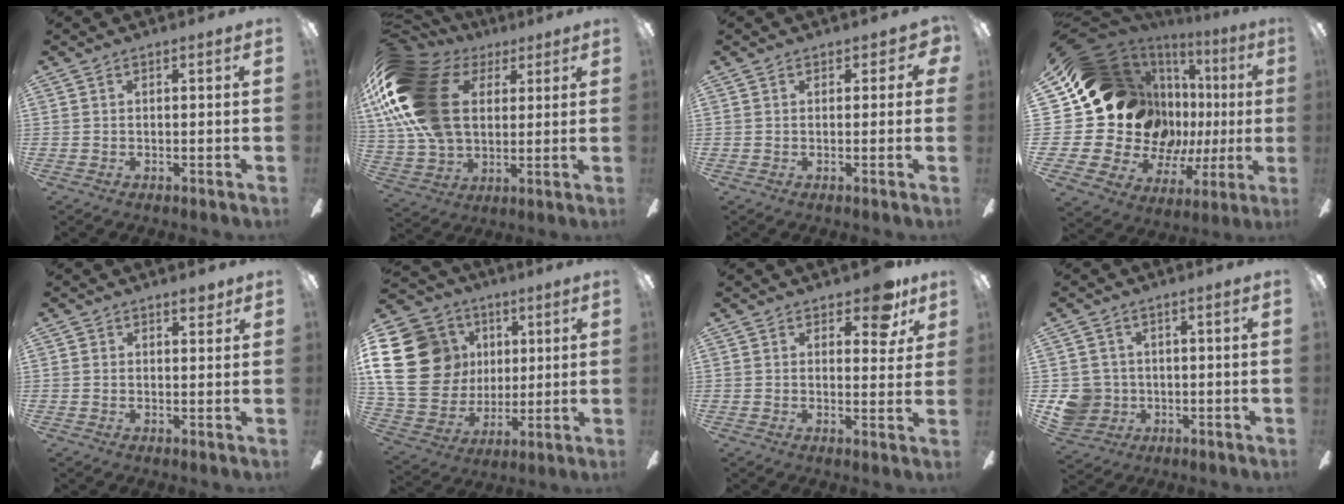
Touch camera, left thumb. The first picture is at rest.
{"total": 25.2, "force": [6.7, 17.0, 17.4], "torque": [-0.379, -0.009, 0.122]}
{"total": 2.7, "force": [1.0, 2.1, 1.4], "torque": [-0.003, 0.000, 0.015]}
{"total": 24.0, "force": [4.8, 19.1, 13.7], "torque": [-0.295, -0.071, 0.142]}
{"total": 2.6, "force": [1.8, 1.6, 1.1], "torque": [-0.007, -0.003, 0.029]}
{"total": 24.8, "force": [5.1, 20.9, 12.3], "torque": [-0.255, -0.006, 0.119]}
{"total": 8.9, "force": [5.7, 4.2, 5.4], "torque": [-0.060, -0.019, 0.095]}
{"total": 6.9, "force": [-0.2, 6.7, 1.7], "torque": [-0.057, 0.005, -0.001]}